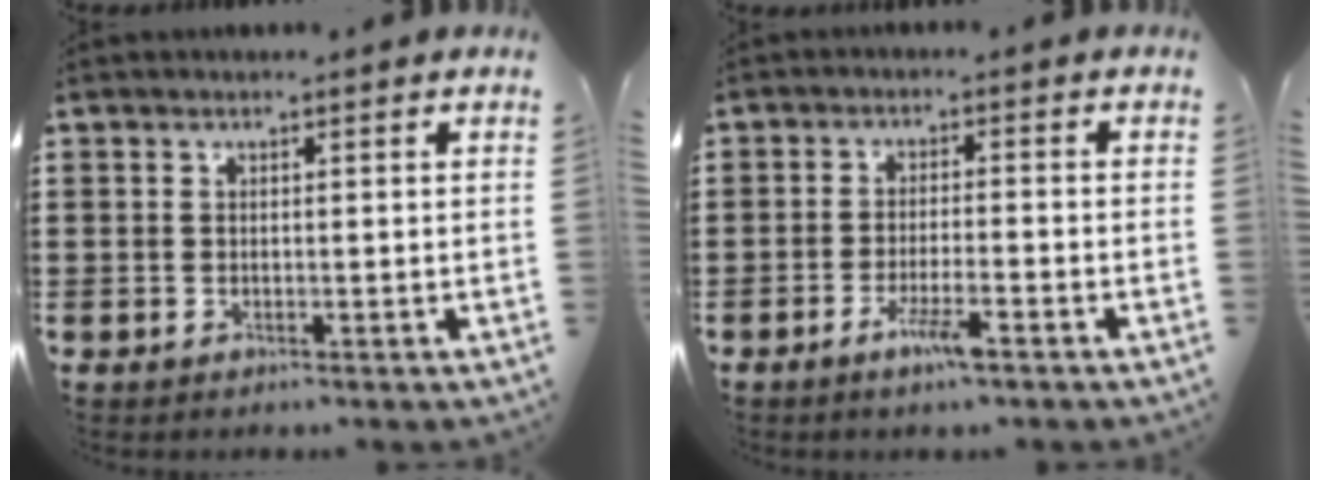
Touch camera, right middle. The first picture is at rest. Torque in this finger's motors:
{"motor_torque": [0.72, -0.71, 0.35, 0.10]}